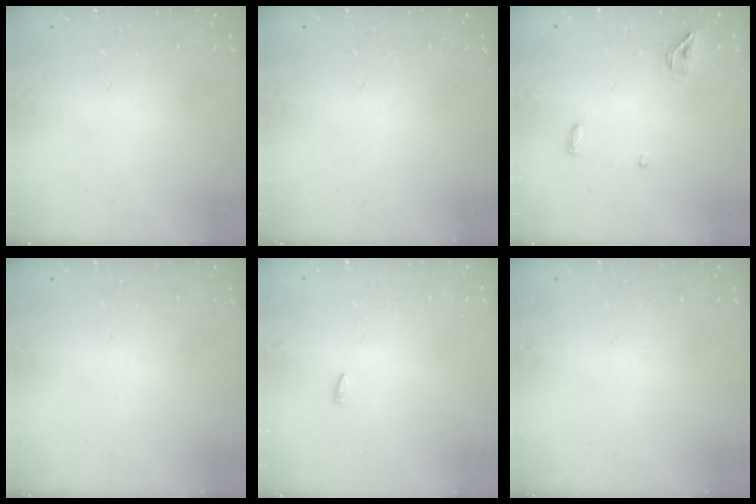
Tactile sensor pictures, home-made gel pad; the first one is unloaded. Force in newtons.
{"total": 0.0}
{"total": 6.3, "press": 5.0, "slide": 3.9}
{"total": 0.0}
{"total": 2.1, "press": 1.9, "slide": 0.7}
{"total": 0.0}